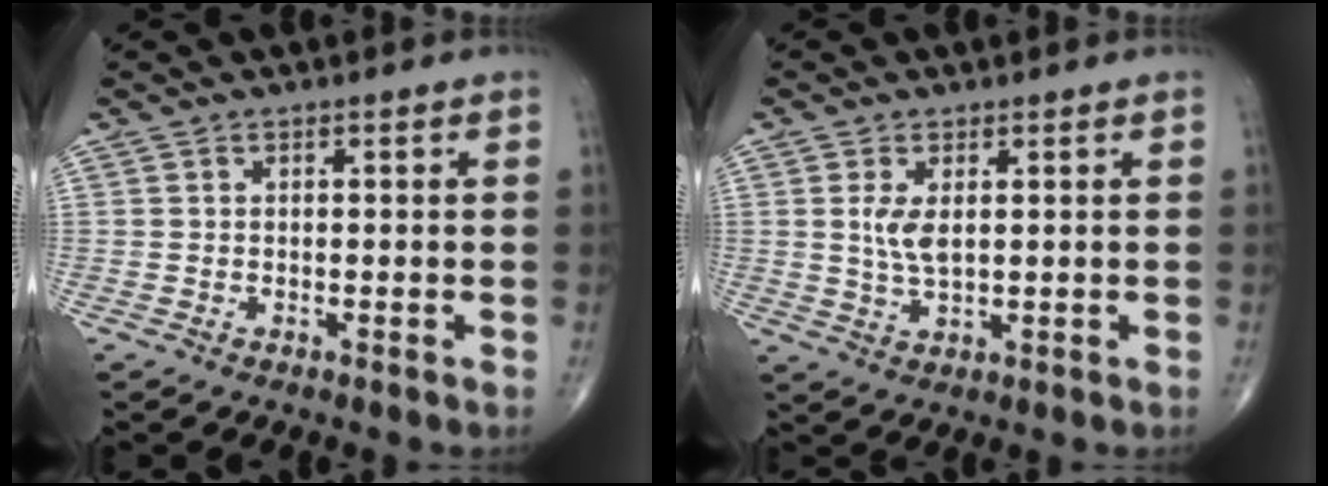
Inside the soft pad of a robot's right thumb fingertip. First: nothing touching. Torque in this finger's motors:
{"motor_torque": [-0.34, 0.56, 0.52, 0.12, 0.10]}